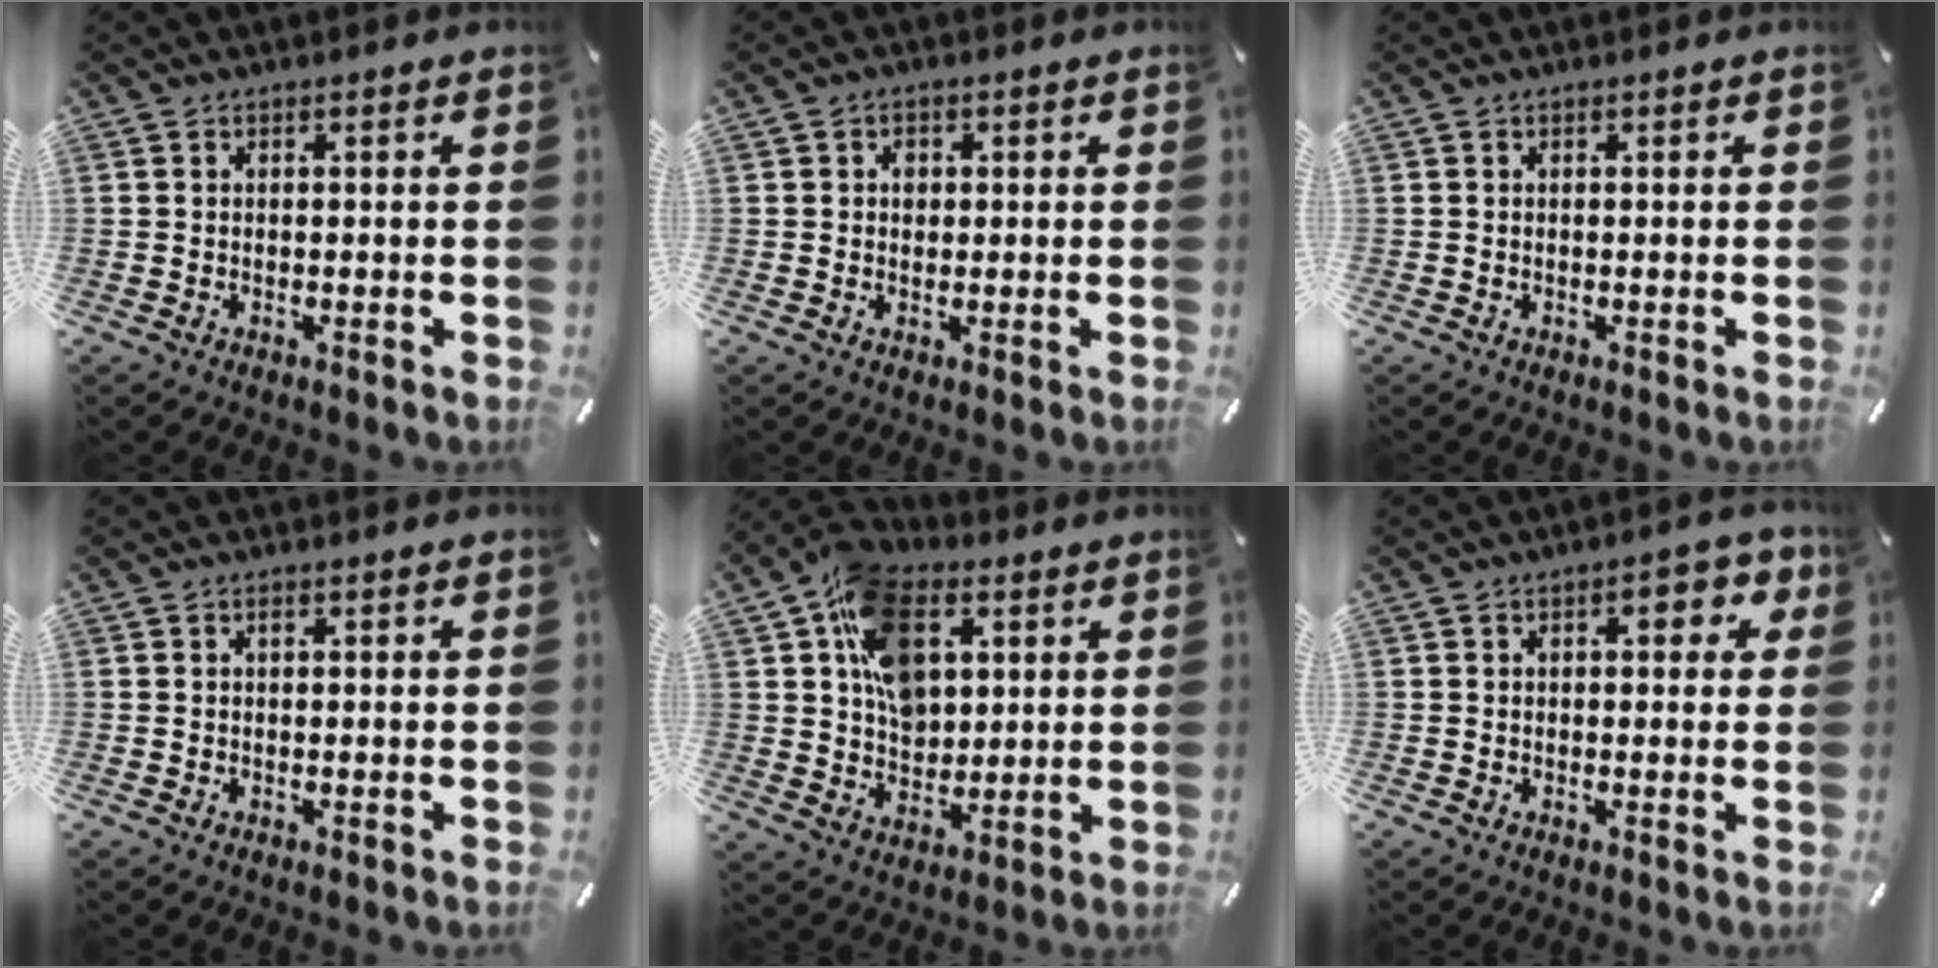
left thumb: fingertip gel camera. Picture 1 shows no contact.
{"total": 2.1, "force": [0.2, 1.8, 1.0], "torque": [-0.005, 0.001, -0.003]}
{"total": 0.0}
{"total": 0.7, "force": [0.2, 0.3, 0.5], "torque": [-0.011, 0.002, 0.004]}
{"total": 14.7, "force": [5.0, 10.6, 8.9], "torque": [-0.153, 0.002, 0.093]}
{"total": 6.3, "force": [2.0, 3.2, 5.0], "torque": [-0.061, -0.002, 0.026]}